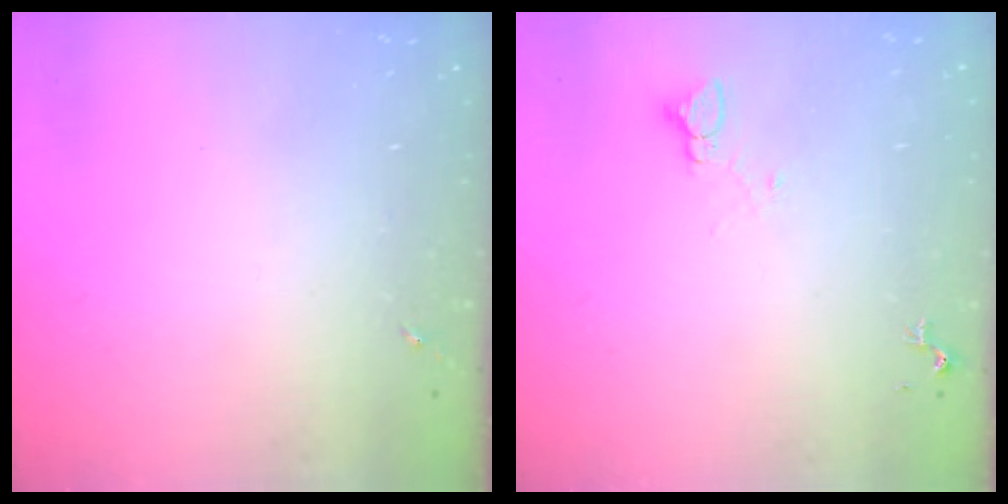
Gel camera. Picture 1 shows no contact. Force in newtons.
{"total": 4.3, "press": 4.3, "slide": 0.4}